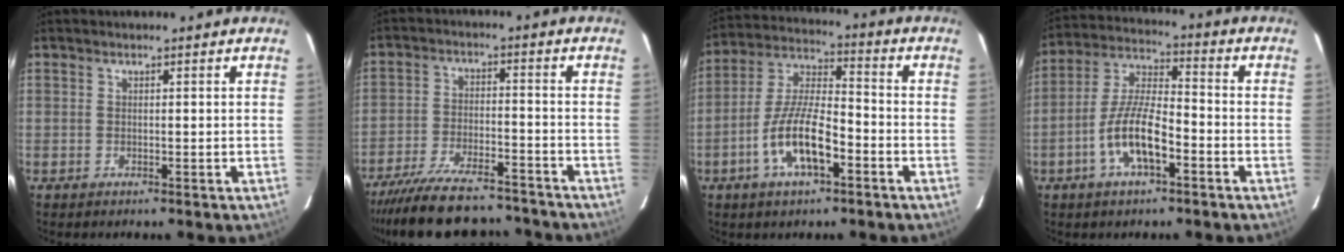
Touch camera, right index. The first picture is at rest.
{"total": 19.9, "force": [-17.3, 5.8, 7.8], "torque": [-0.168, -0.010, -0.255]}
{"total": 12.5, "force": [-5.5, 4.3, 10.4], "torque": [-0.214, 0.002, -0.101]}
{"total": 11.0, "force": [-4.8, 3.6, 9.2], "torque": [-0.195, 0.004, -0.090]}